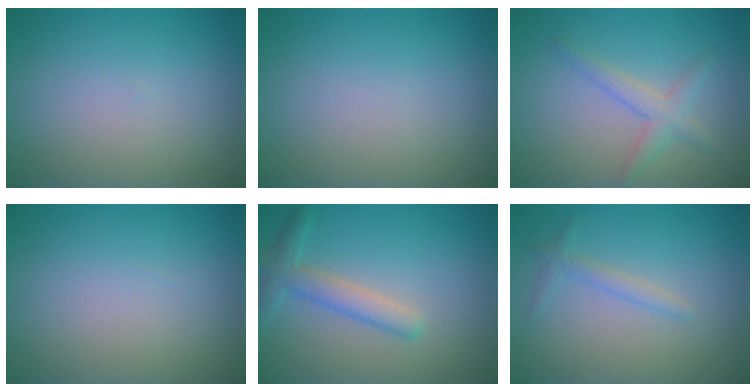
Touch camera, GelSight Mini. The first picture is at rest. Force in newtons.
{"total": 0.0}
{"total": 2.2, "press": 2.2, "slide": 0.1}
{"total": 0.0}
{"total": 2.9, "press": 2.9, "slide": 0.1}
{"total": 1.3, "press": 1.3, "slide": 0.0}